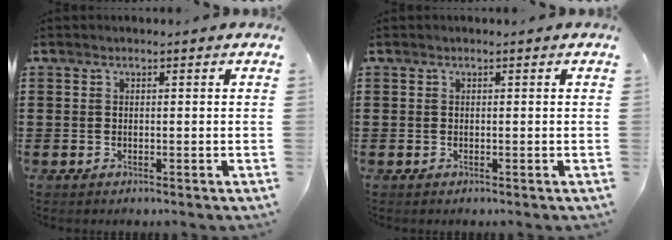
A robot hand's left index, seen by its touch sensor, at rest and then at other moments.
{"total": 0.0}